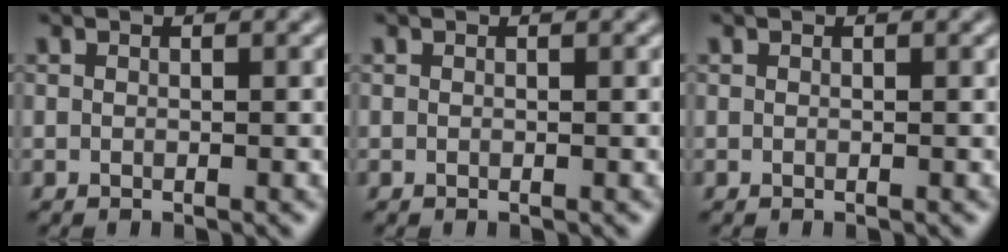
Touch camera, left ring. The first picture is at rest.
{"total": 0.0}
{"total": 0.0}